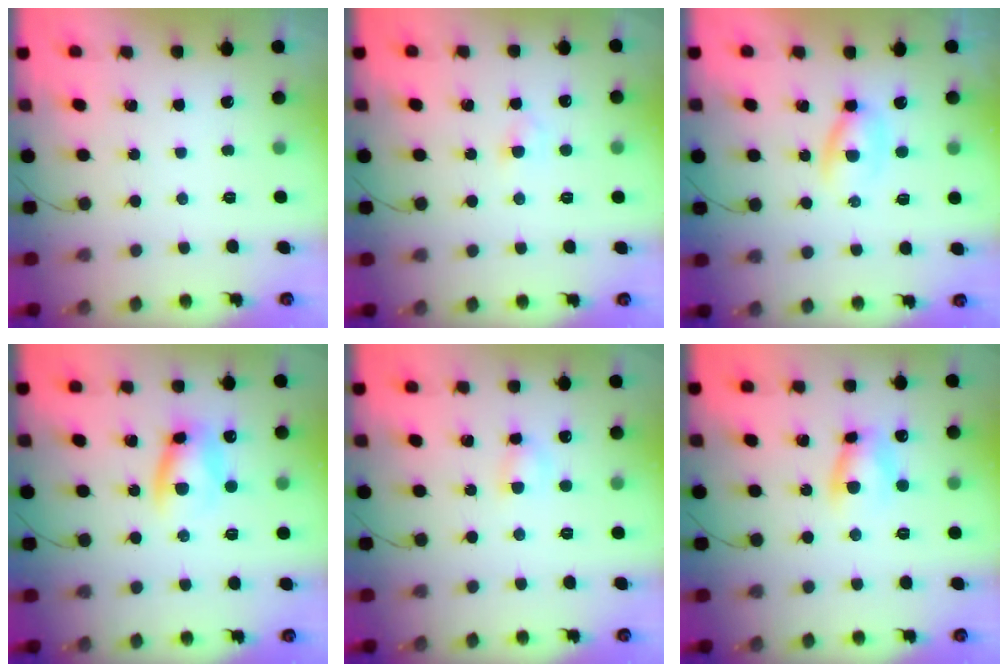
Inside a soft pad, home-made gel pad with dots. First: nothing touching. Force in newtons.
{"total": 2.7, "press": 2.5, "slide": 1.1}
{"total": 4.0, "press": 3.9, "slide": 1.0}
{"total": 9.7, "press": 9.5, "slide": 1.8}
{"total": 3.8, "press": 3.6, "slide": 1.2}
{"total": 5.8, "press": 5.8, "slide": 0.2}